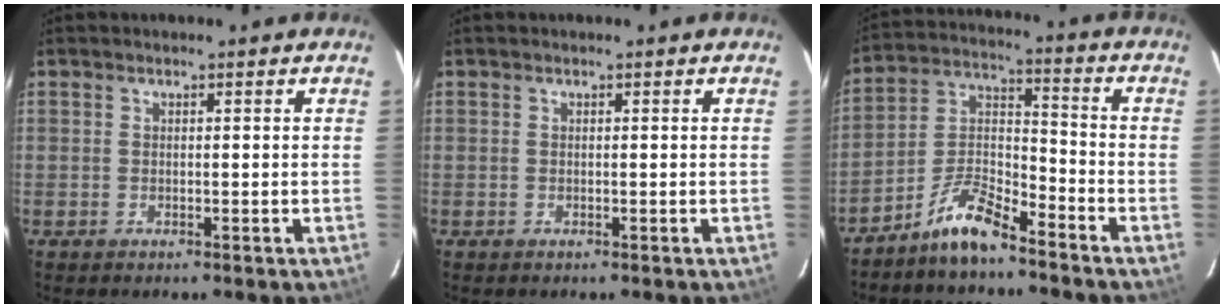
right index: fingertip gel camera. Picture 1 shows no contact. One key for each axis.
{"total": 0.0}
{"total": 9.2, "fx": -7.5, "fy": 2.0, "fz": 4.9, "tx": -0.116, "ty": 0.027, "tz": -0.148}